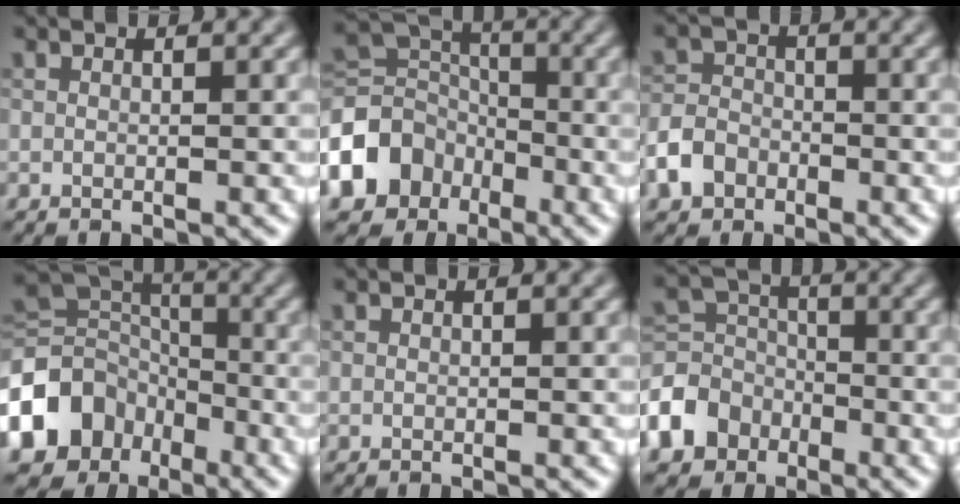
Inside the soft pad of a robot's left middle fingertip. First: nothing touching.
{"total": 8.2, "force": [-4.2, 6.2, 3.5], "torque": [-0.076, -0.004, -0.098]}
{"total": 3.5, "force": [-1.9, 2.6, 1.3], "torque": [-0.027, -0.001, -0.042]}
{"total": 10.5, "force": [-5.2, 8.1, 4.3], "torque": [-0.104, 0.002, -0.110]}
{"total": 0.0}
{"total": 6.7, "force": [-3.6, 5.2, 2.3], "torque": [-0.043, 0.001, -0.086]}